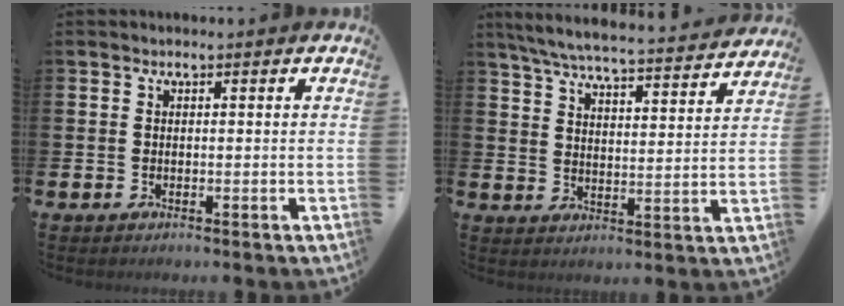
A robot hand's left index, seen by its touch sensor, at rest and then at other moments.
{"total": 6.7, "force": [6.3, 0.4, 2.1], "torque": [-0.064, -0.047, 0.109]}